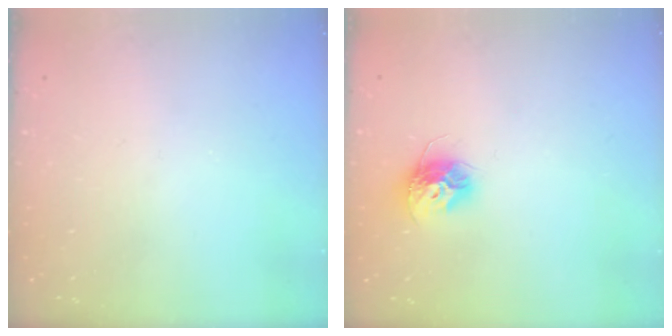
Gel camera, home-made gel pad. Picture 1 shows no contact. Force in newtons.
{"total": 10.3, "press": 10.3, "slide": 0.7}